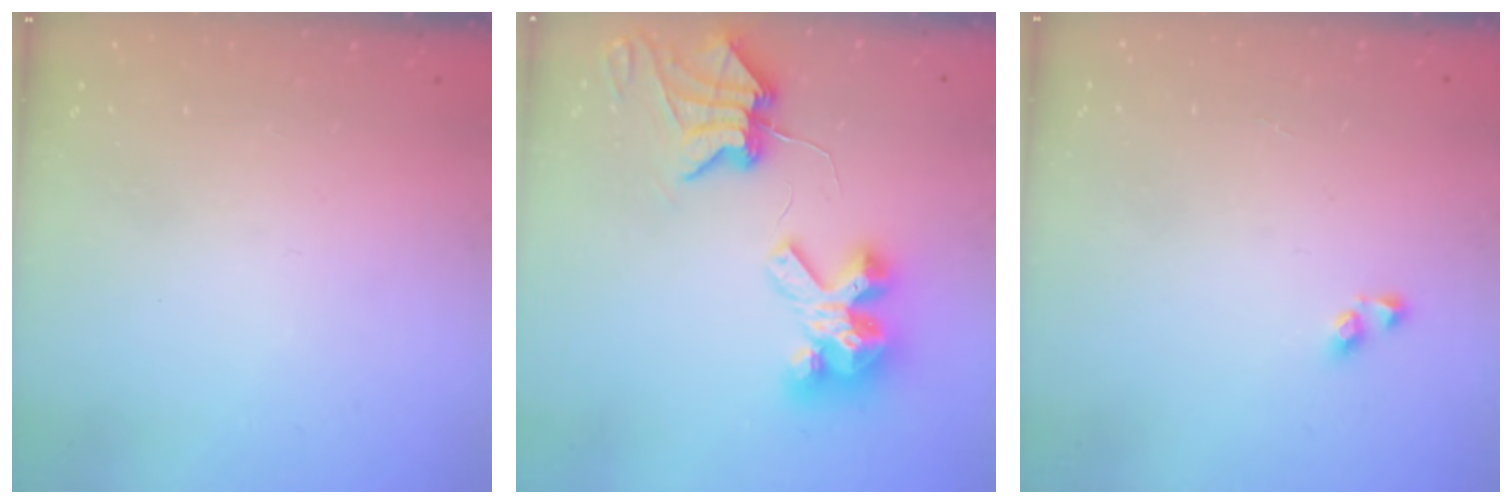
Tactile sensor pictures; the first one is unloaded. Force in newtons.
{"total": 8.5, "press": 8.5, "slide": 0.9}
{"total": 2.9, "press": 2.9, "slide": 0.3}